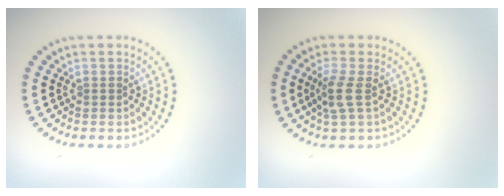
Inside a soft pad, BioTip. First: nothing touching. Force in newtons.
{"total": 2.3, "press": 2.0, "slide": 1.1}